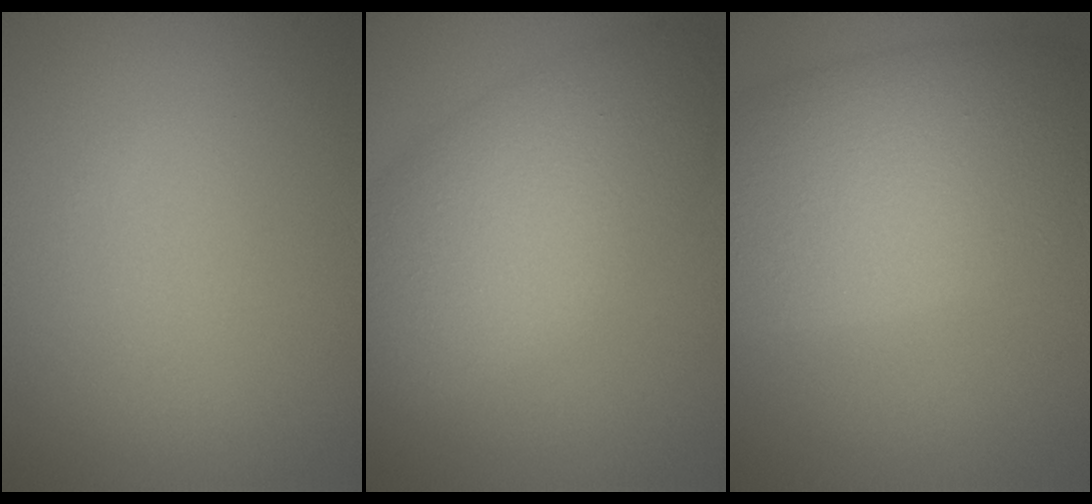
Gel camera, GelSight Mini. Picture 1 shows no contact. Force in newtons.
{"total": 8.1, "press": 8.1, "slide": 0.2}
{"total": 10.1, "press": 10.1, "slide": 0.4}